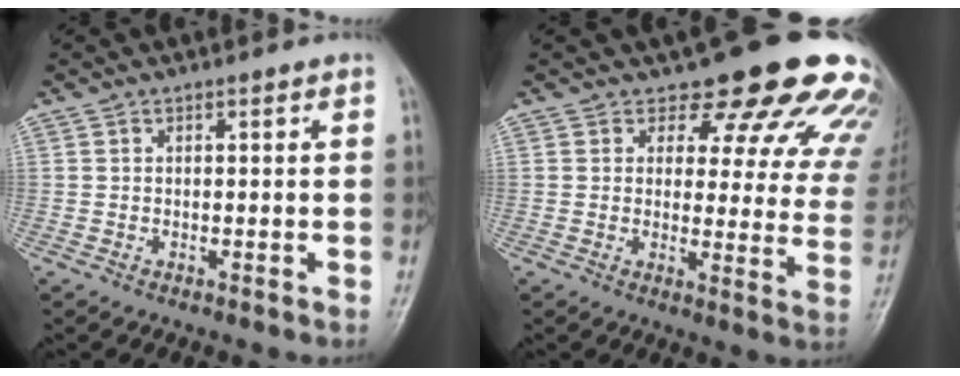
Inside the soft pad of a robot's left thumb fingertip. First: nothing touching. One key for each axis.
{"total": 18.3, "fx": 15.1, "fy": 7.3, "fz": 7.3, "tx": -0.040, "ty": -0.096, "tz": 0.156}